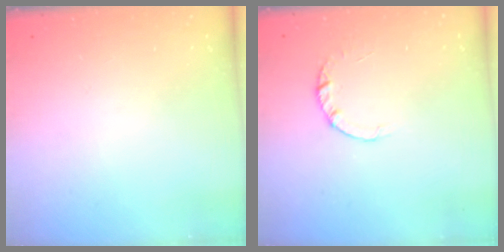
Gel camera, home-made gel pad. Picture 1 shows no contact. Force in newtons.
{"total": 1.8, "press": 1.8, "slide": 0.1}